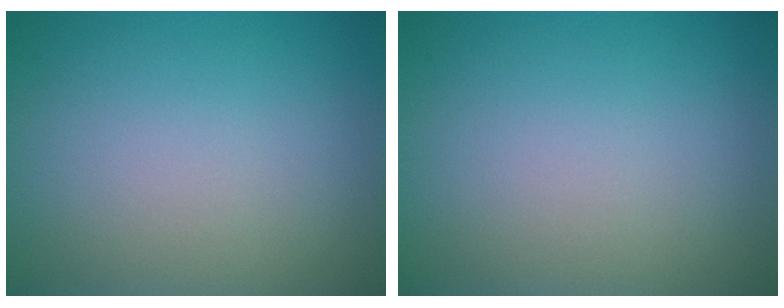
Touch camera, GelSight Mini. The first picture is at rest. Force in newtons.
{"total": 0.0}